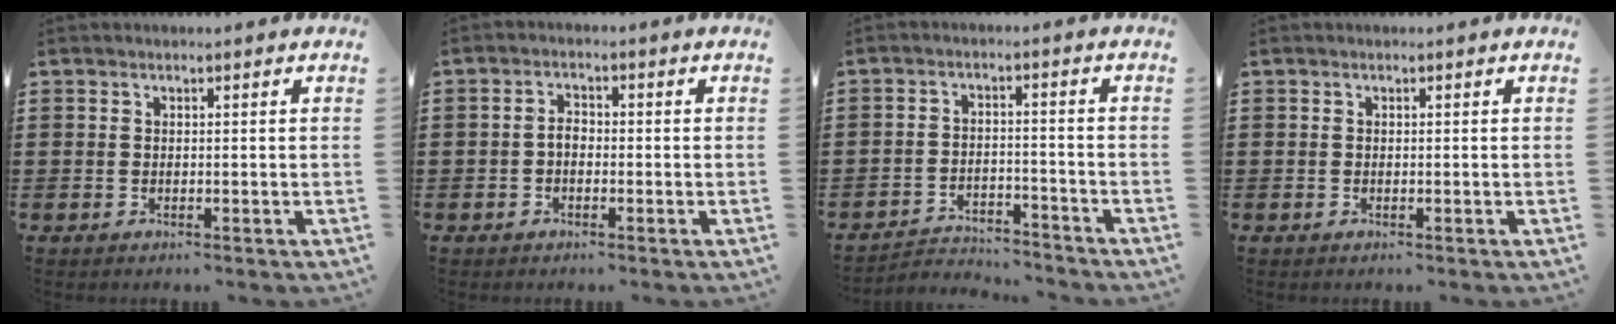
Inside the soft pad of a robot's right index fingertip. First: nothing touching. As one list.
[{"total": 2.1, "force": [-0.6, 1.3, 1.5], "torque": [-0.037, 0.002, -0.016]}, {"total": 3.4, "force": [-3.3, 0.6, 0.2], "torque": [-0.007, 0.008, -0.071]}, {"total": 0.0}]